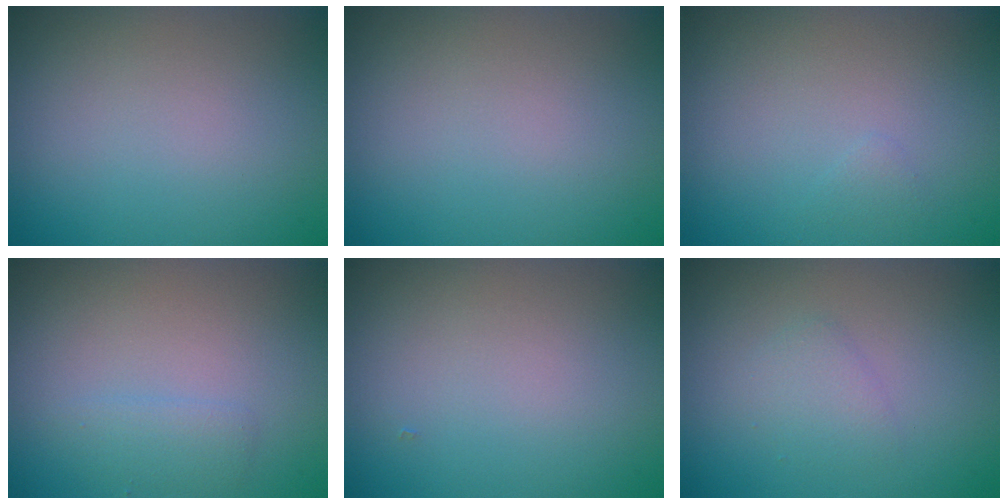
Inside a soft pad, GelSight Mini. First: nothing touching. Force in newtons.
{"total": 0.0}
{"total": 0.5, "press": 0.5, "slide": 0.1}
{"total": 1.4, "press": 1.4, "slide": 0.1}
{"total": 0.0}
{"total": 1.4, "press": 1.4, "slide": 0.0}